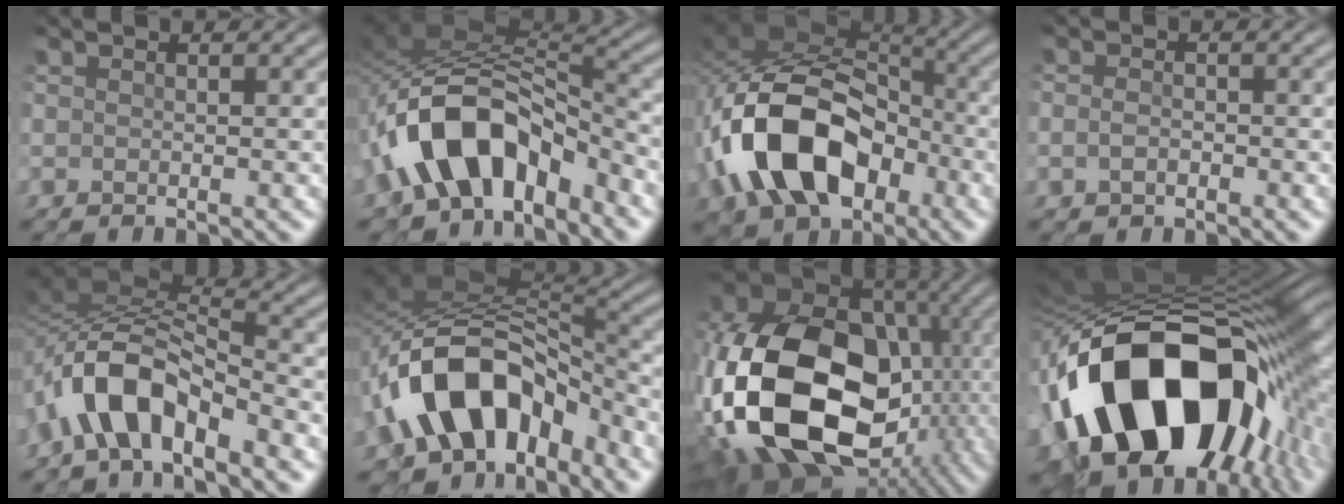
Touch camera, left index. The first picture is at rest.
{"total": 10.4, "force": [-5.8, 5.8, 6.5], "torque": [-0.107, 0.009, -0.107]}
{"total": 13.0, "force": [-4.2, 8.1, 9.3], "torque": [-0.186, 0.006, -0.082]}
{"total": 1.3, "force": [-0.5, 0.9, 0.9], "torque": [-0.015, 0.003, -0.016]}
{"total": 6.9, "force": [-4.4, 2.3, 4.8], "torque": [-0.083, 0.011, -0.090]}
{"total": 11.7, "force": [-5.9, 7.1, 7.2], "torque": [-0.118, 0.021, -0.112]}
{"total": 20.7, "force": [-4.2, 14.6, 14.0], "torque": [-0.325, -0.024, -0.065]}
{"total": 17.5, "force": [-5.5, 11.1, 12.4], "torque": [-0.198, -0.017, -0.087]}